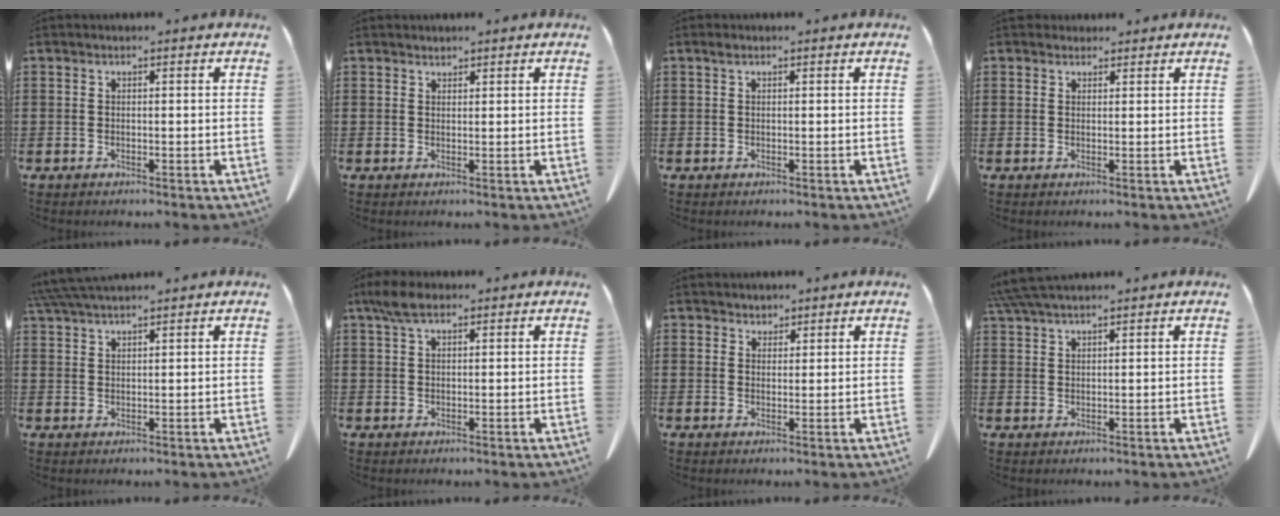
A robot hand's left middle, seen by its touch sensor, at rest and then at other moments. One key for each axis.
{"total": 1.2, "fx": 1.1, "fy": 0.3, "fz": -0.1, "tx": -0.002, "ty": -0.002, "tz": 0.024}
{"total": 0.6, "fx": 0.3, "fy": 0.3, "fz": 0.4, "tx": -0.010, "ty": 0.001, "tz": 0.007}
{"total": 1.6, "fx": 1.4, "fy": 0.7, "fz": 0.1, "tx": -0.007, "ty": 0.000, "tz": 0.029}
{"total": 4.5, "fx": 4.1, "fy": 0.3, "fz": 1.8, "tx": -0.048, "ty": -0.007, "tz": 0.078}
{"total": 3.4, "fx": 2.0, "fy": 1.4, "fz": 2.3, "tx": -0.052, "ty": 0.005, "tz": 0.038}
{"total": 2.0, "fx": 1.8, "fy": 0.8, "fz": -0.1, "tx": -0.004, "ty": 0.002, "tz": 0.037}
{"total": 4.3, "fx": 3.8, "fy": 0.2, "fz": 2.0, "tx": -0.050, "ty": -0.005, "tz": 0.073}